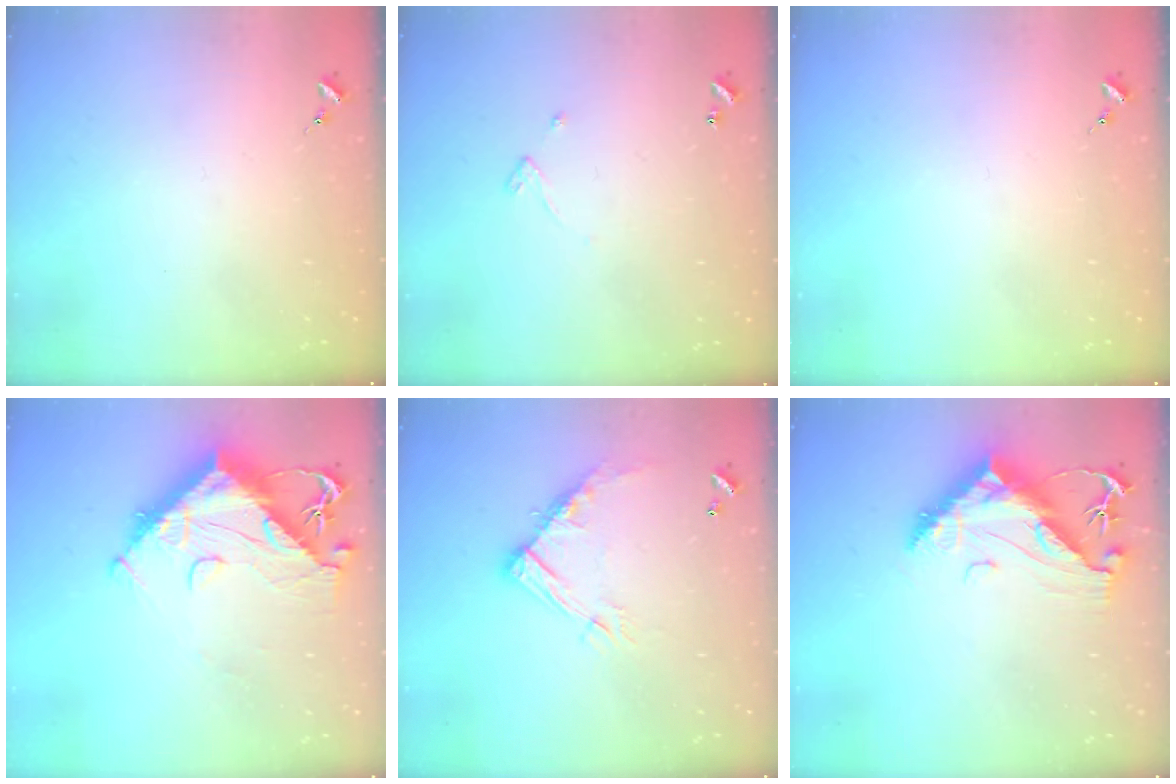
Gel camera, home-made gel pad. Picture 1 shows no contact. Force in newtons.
{"total": 3.2, "press": 3.2, "slide": 0.4}
{"total": 0.0}
{"total": 17.1, "press": 17.0, "slide": 1.9}
{"total": 13.2, "press": 13.1, "slide": 0.8}
{"total": 13.3, "press": 13.2, "slide": 1.3}